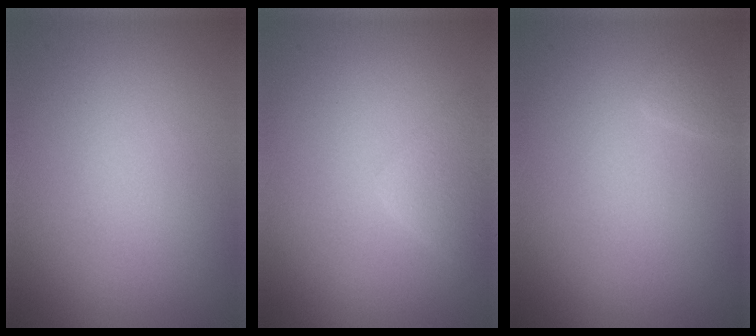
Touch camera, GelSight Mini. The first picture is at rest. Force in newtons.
{"total": 2.1, "press": 2.1, "slide": 0.1}
{"total": 0.8, "press": 0.8, "slide": 0.0}